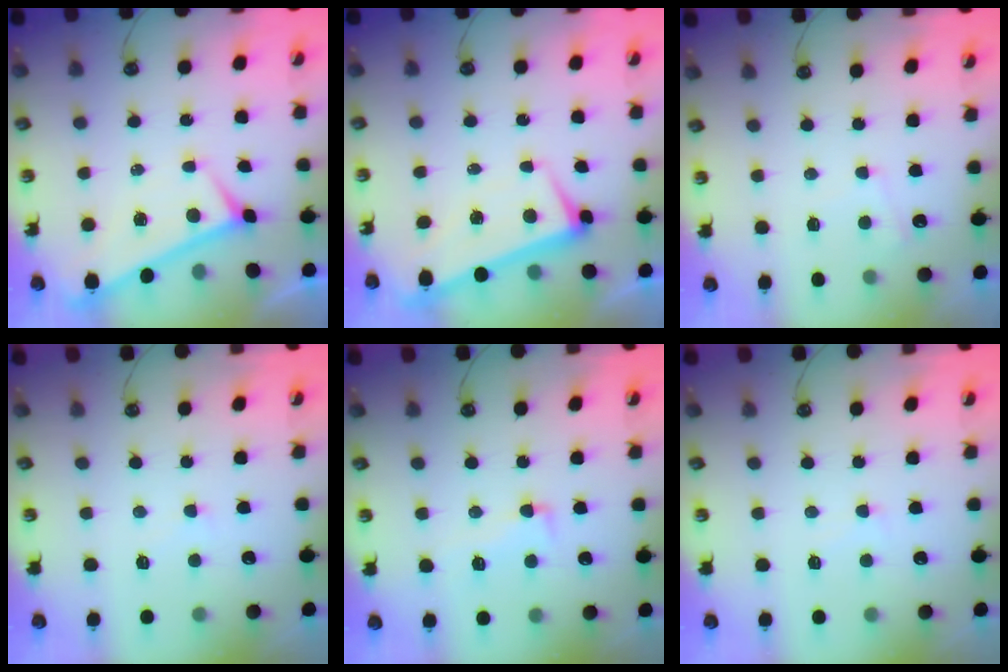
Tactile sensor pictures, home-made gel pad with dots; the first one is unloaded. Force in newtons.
{"total": 1.5, "press": 0.4, "slide": 1.5}
{"total": 4.7, "press": 4.7, "slide": 0.5}
{"total": 1.9, "press": 1.8, "slide": 0.6}
{"total": 2.5, "press": 2.0, "slide": 1.4}
{"total": 1.5, "press": 1.4, "slide": 0.5}